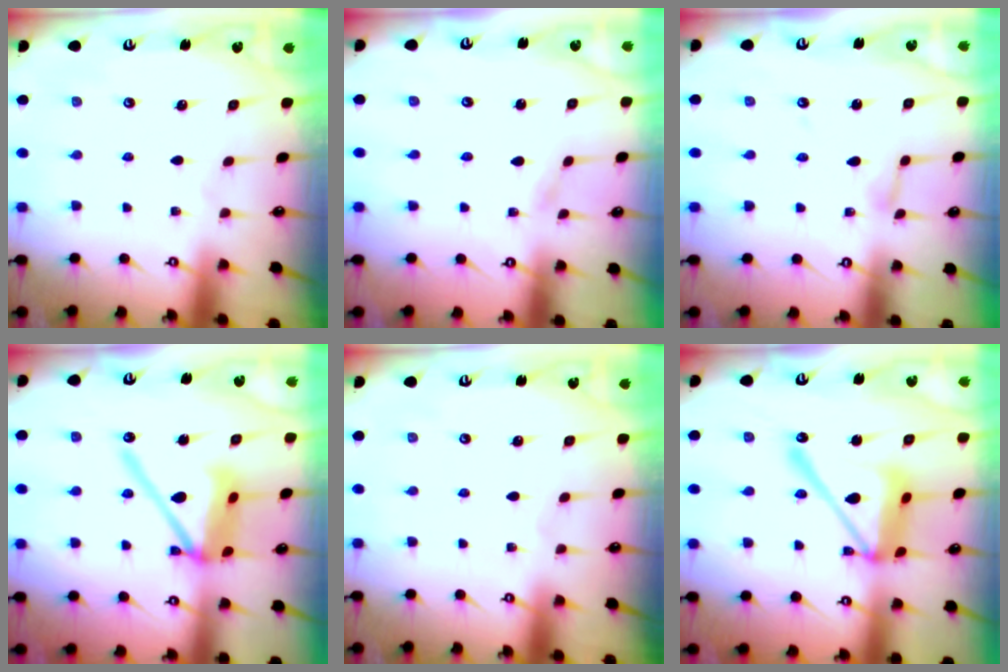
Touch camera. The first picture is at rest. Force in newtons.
{"total": 1.8, "press": 1.8, "slide": 0.2}
{"total": 2.6, "press": 2.6, "slide": 0.3}
{"total": 13.7, "press": 13.6, "slide": 1.9}
{"total": 0.0}
{"total": 17.0, "press": 16.9, "slide": 1.6}